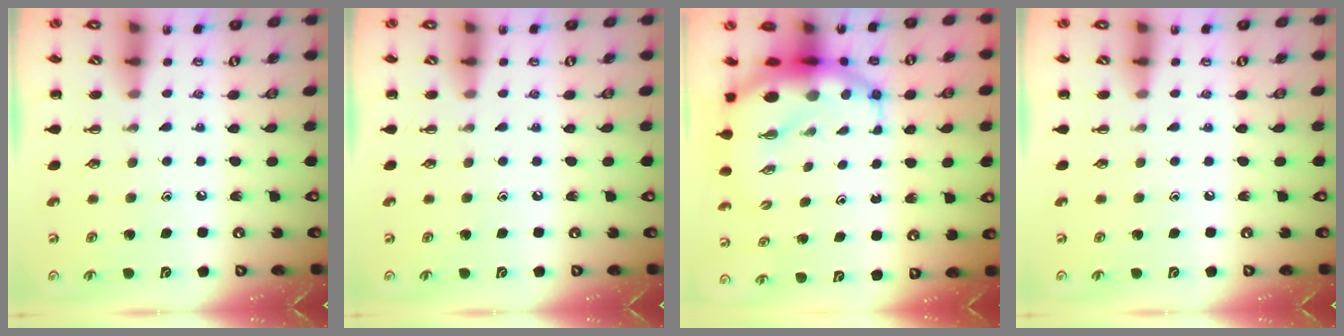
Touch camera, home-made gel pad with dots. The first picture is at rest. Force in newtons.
{"total": 0.0}
{"total": 10.7, "press": 10.3, "slide": 2.7}
{"total": 0.0}